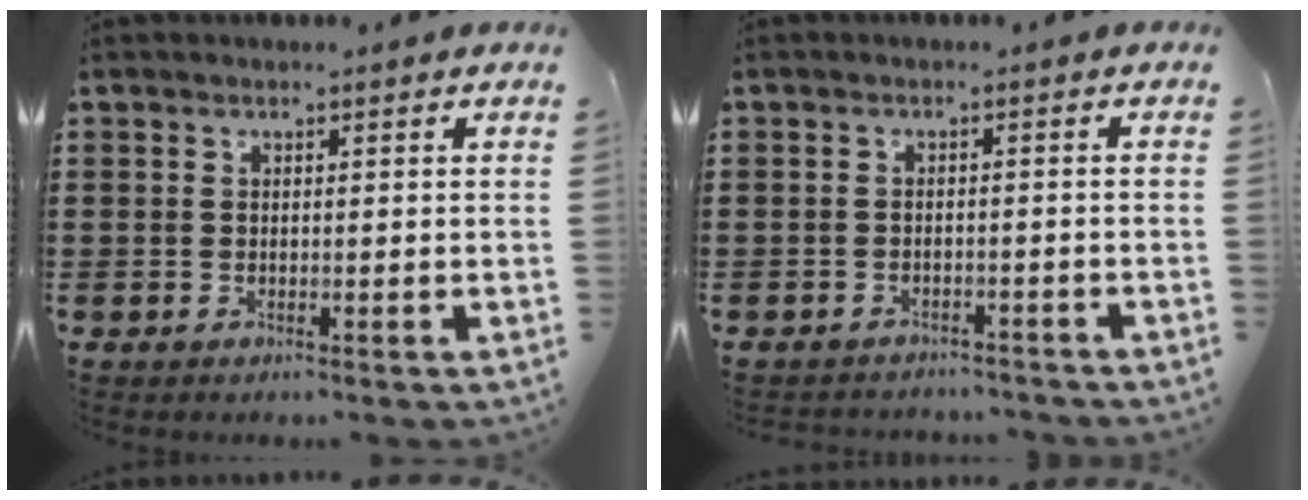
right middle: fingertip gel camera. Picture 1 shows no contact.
{"total": 1.8, "force": [-1.8, 0.2, -0.1], "torque": [-0.006, 0.000, -0.039]}